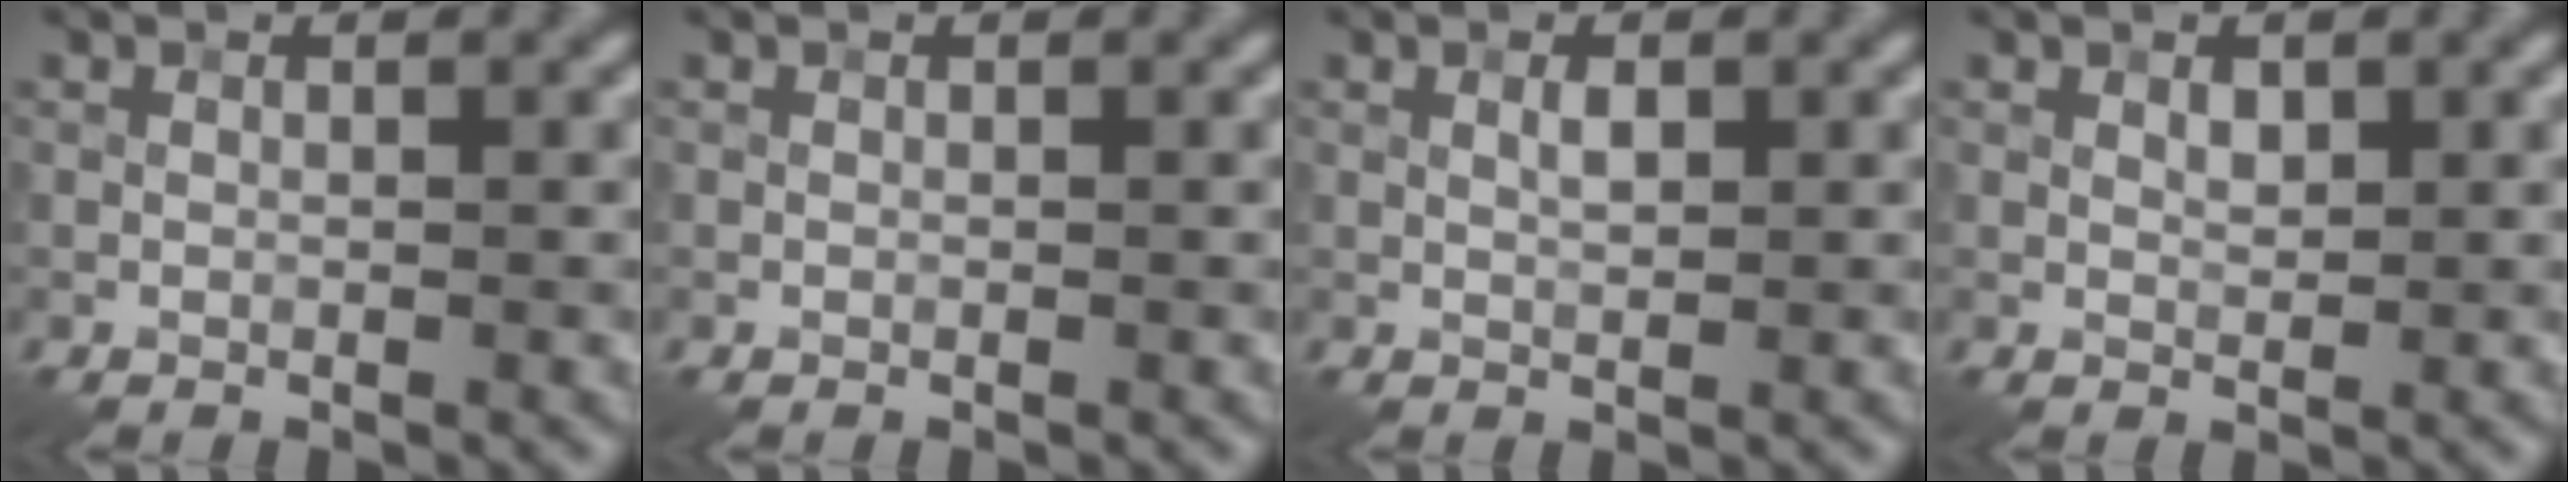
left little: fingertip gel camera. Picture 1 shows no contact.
{"total": 0.0}
{"total": 1.1, "force": [0.4, 0.4, 1.0], "torque": [-0.020, 0.000, 0.008]}
{"total": 1.1, "force": [0.6, 0.6, 0.7], "torque": [-0.012, -0.001, 0.010]}